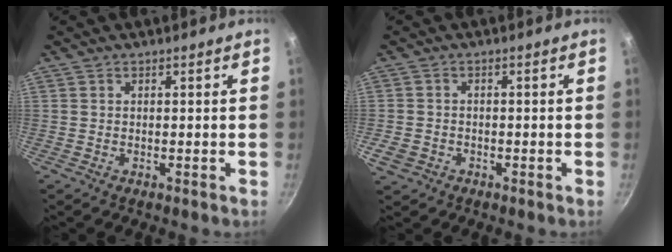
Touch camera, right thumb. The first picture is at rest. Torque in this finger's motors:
{"motor_torque": [0.18, -0.11, -0.12, 0.31, 0.02]}